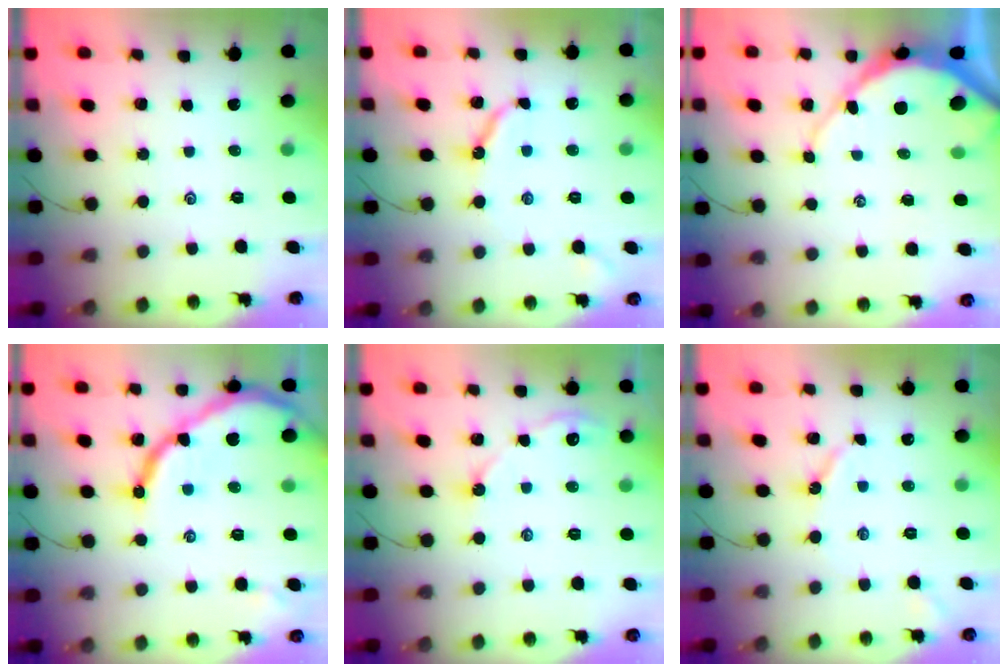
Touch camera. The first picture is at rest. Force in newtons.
{"total": 7.3, "press": 7.3, "slide": 0.7}
{"total": 8.8, "press": 8.7, "slide": 0.9}
{"total": 15.7, "press": 15.6, "slide": 2.0}
{"total": 5.7, "press": 5.7, "slide": 0.5}
{"total": 3.3, "press": 3.3, "slide": 0.3}